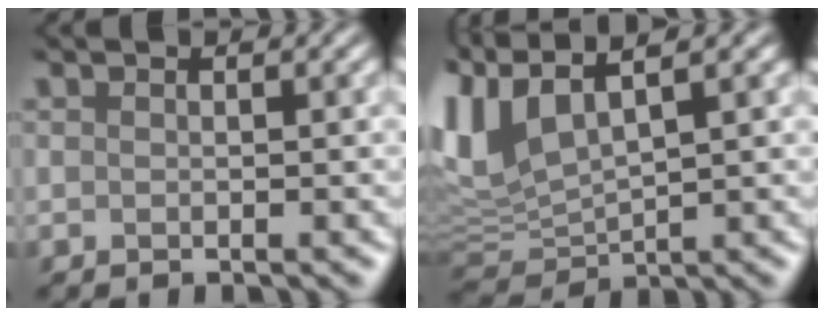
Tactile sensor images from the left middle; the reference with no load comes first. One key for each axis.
{"total": 5.9, "fx": 3.8, "fy": 2.2, "fz": 3.9, "tx": -0.148, "ty": 0.012, "tz": 0.103}